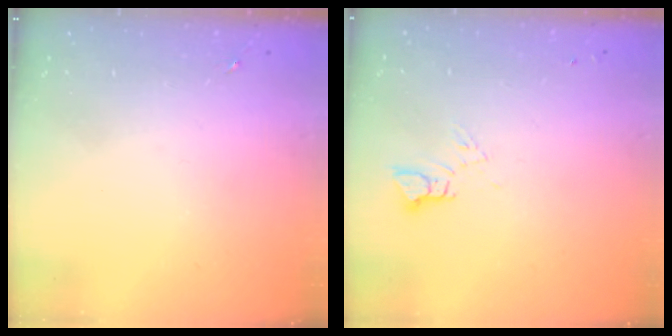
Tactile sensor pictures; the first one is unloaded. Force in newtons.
{"total": 3.4, "press": 3.4, "slide": 0.2}